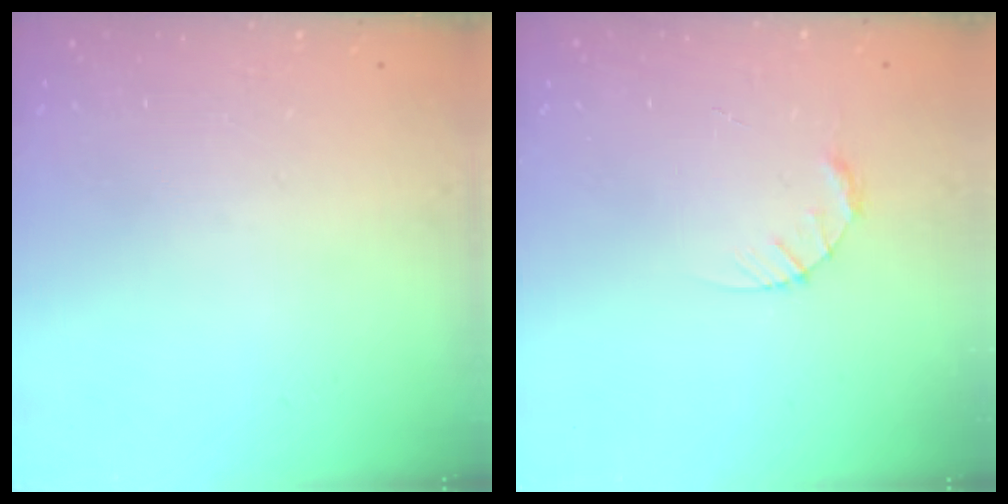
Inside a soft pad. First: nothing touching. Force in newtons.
{"total": 3.4, "press": 3.4, "slide": 0.4}